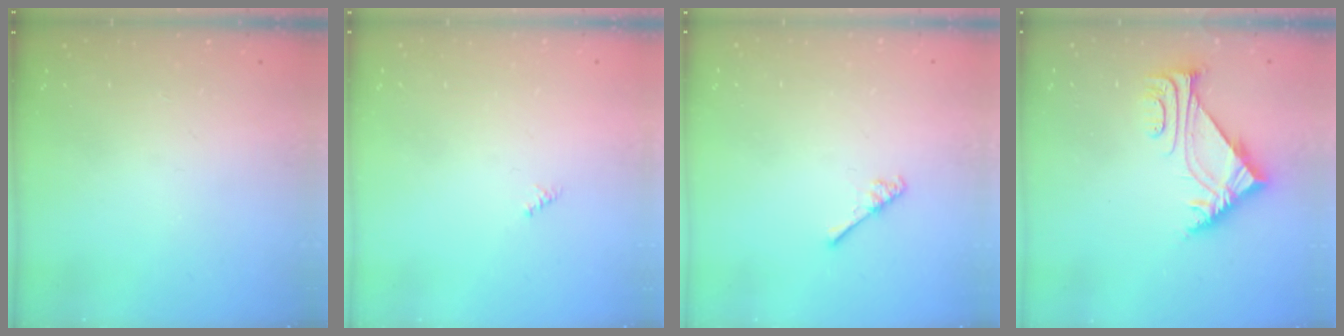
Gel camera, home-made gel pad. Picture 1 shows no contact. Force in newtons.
{"total": 0.0}
{"total": 2.9, "press": 2.9, "slide": 0.4}
{"total": 6.3, "press": 6.3, "slide": 0.3}